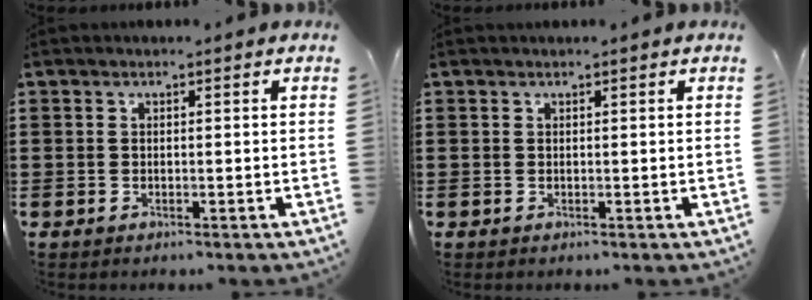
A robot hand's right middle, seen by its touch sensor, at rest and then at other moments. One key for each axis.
{"total": 0.0}